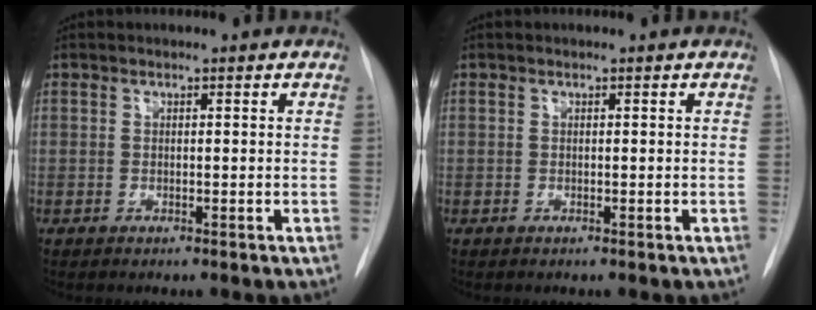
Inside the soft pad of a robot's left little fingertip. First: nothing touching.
{"total": 0.0}